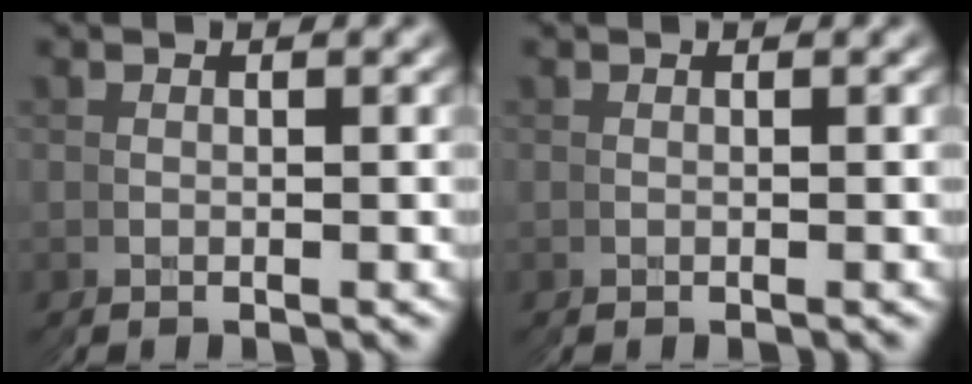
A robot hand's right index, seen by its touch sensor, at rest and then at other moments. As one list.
[{"total": 0.0}]